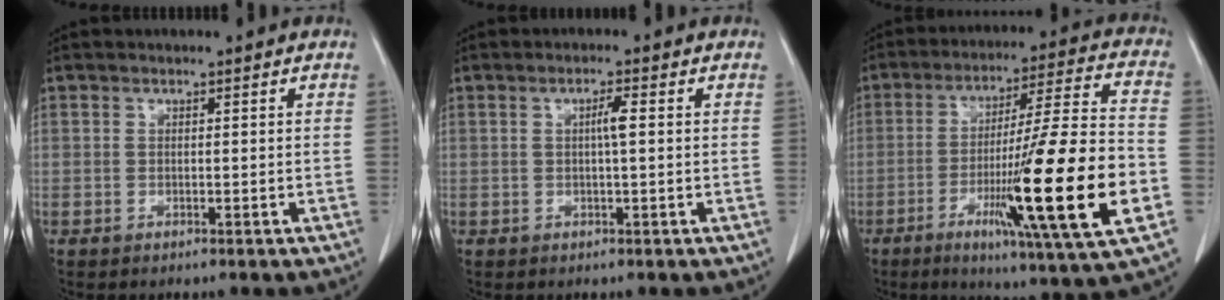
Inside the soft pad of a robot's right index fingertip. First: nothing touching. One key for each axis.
{"total": 2.2, "fx": 0.3, "fy": 0.0, "fz": 2.2, "tx": -0.040, "ty": 0.003, "tz": 0.003}
{"total": 22.3, "fx": -6.2, "fy": -0.2, "fz": 21.4, "tx": -0.334, "ty": -0.020, "tz": -0.101}